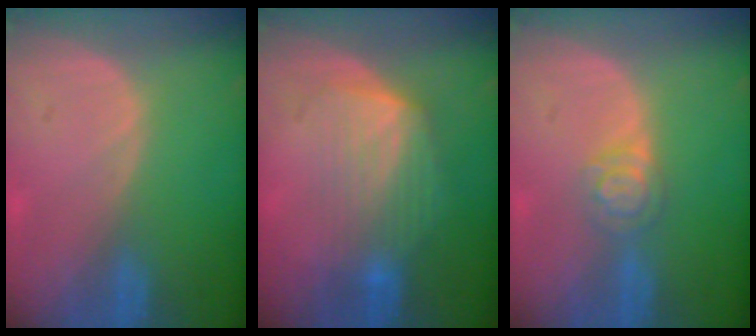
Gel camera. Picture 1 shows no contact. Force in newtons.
{"total": 6.5, "press": 6.5, "slide": 0.7}
{"total": 3.9, "press": 3.6, "slide": 1.5}